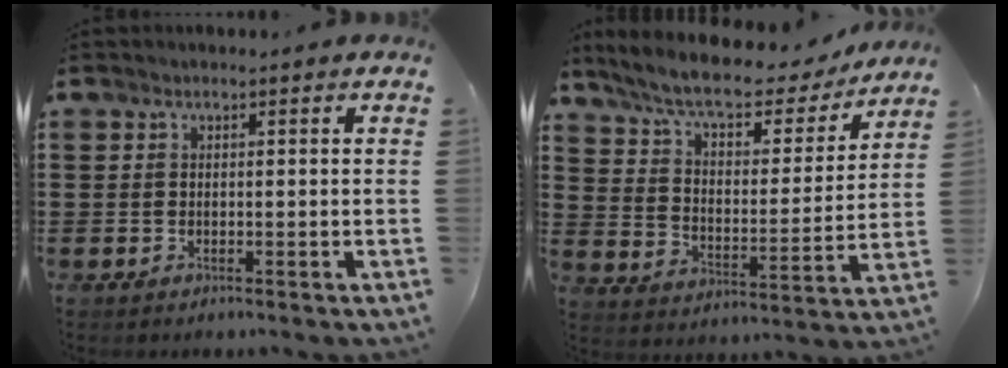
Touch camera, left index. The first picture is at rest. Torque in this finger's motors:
{"motor_torque": [1.06, -1.08, 0.69, 0.21]}